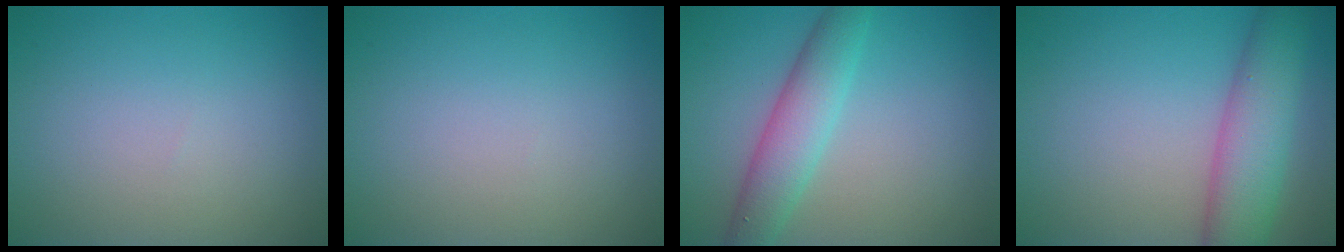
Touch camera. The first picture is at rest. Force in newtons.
{"total": 0.0}
{"total": 4.3, "press": 4.3, "slide": 0.2}
{"total": 6.4, "press": 6.4, "slide": 0.3}